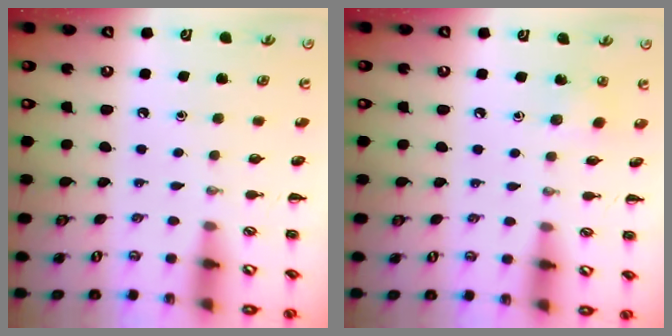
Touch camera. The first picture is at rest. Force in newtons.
{"total": 4.1, "press": 3.9, "slide": 1.3}